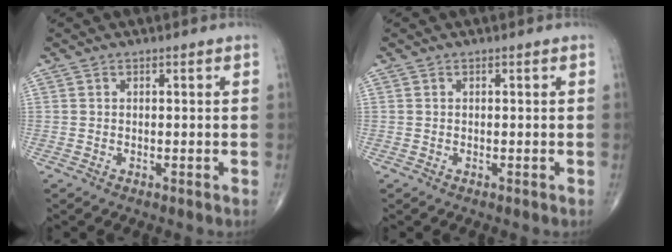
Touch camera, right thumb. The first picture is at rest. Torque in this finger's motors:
{"motor_torque": [0.00, 0.00, 0.04, 0.03, 0.00]}